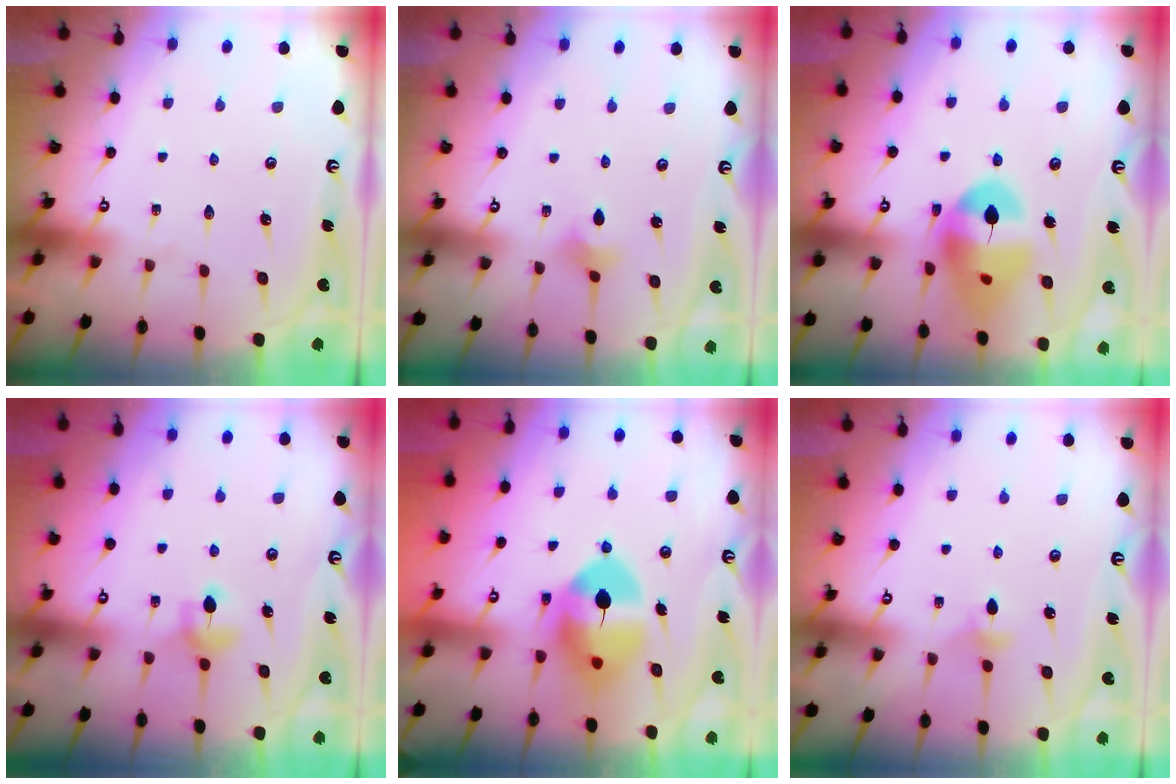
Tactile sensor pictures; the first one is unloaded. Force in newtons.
{"total": 3.6, "press": 3.6, "slide": 0.6}
{"total": 16.2, "press": 16.1, "slide": 1.8}
{"total": 5.7, "press": 5.6, "slide": 0.6}
{"total": 11.8, "press": 11.6, "slide": 2.0}
{"total": 3.8, "press": 3.7, "slide": 0.9}